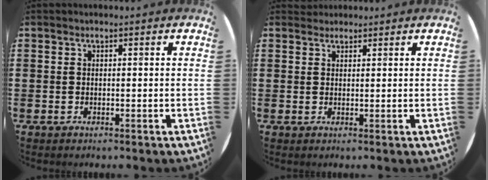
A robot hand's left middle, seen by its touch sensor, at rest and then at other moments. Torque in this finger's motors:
{"motor_torque": [-0.04, -0.10, -0.15, -0.05]}